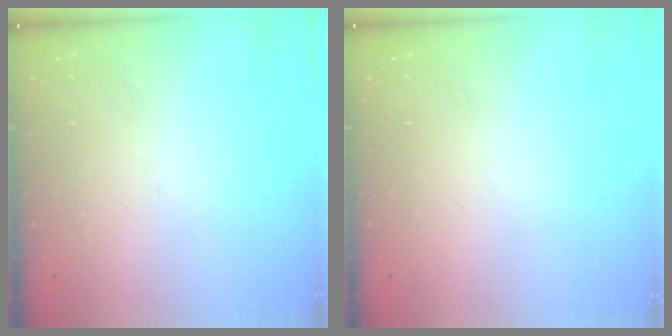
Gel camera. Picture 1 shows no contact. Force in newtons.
{"total": 0.0}